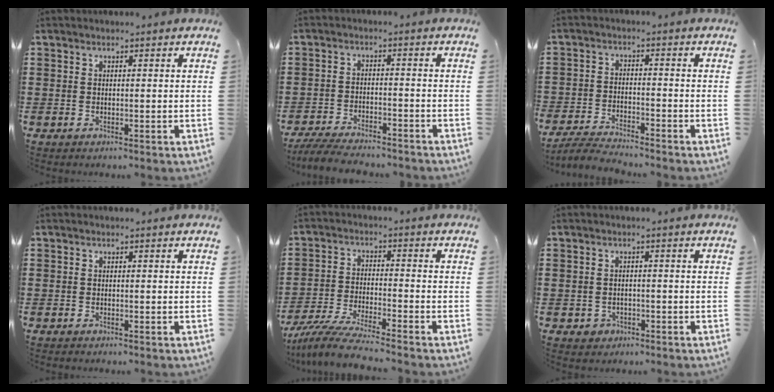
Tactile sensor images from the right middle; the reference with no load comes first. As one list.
[{"total": 5.1, "force": [-4.8, 0.6, 1.6], "torque": [-0.037, -0.002, -0.096]}, {"total": 4.4, "force": [-4.3, 0.4, 0.8], "torque": [-0.030, -0.003, -0.093]}, {"total": 0.0}, {"total": 6.9, "force": [-6.3, -0.2, 2.9], "torque": [-0.067, -0.013, -0.124]}, {"total": 1.3, "force": [-0.8, 1.0, 0.3], "torque": [-0.009, 0.002, -0.020]}]